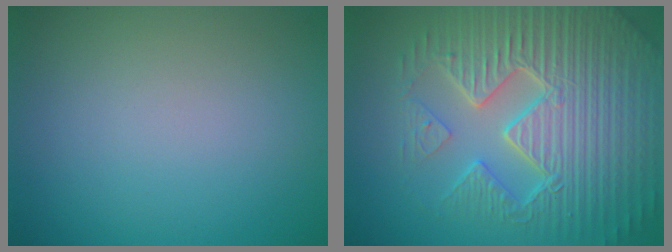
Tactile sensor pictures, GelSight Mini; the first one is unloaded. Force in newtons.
{"total": 9.5, "press": 6.8, "slide": 6.7}